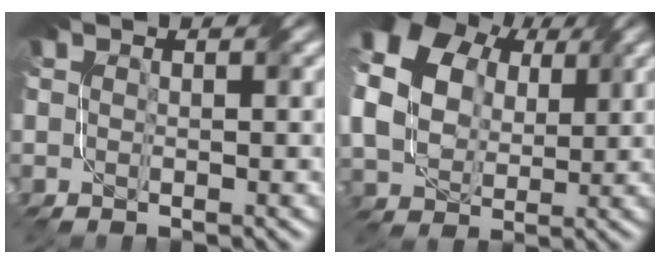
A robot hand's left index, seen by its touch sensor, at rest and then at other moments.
{"total": 12.8, "force": [4.3, 9.8, 7.0], "torque": [-0.174, 0.039, 0.083]}